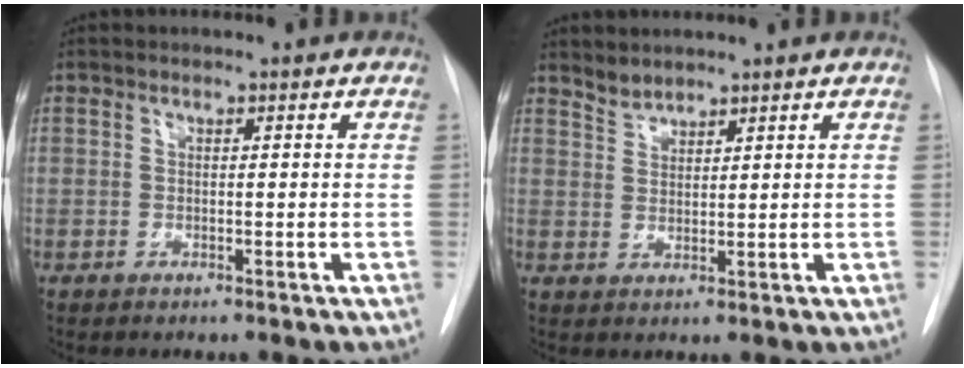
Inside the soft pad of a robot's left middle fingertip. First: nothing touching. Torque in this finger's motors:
{"motor_torque": [0.03, -0.02, -0.05, 0.01]}